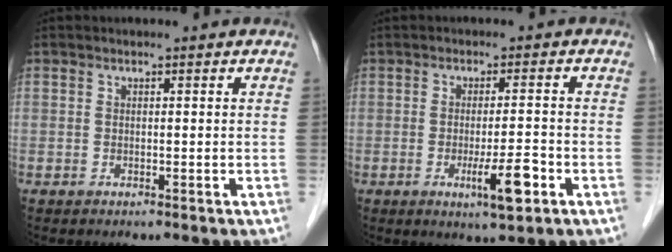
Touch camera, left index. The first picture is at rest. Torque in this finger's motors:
{"motor_torque": [0.57, 0.77, 0.12, 0.05]}